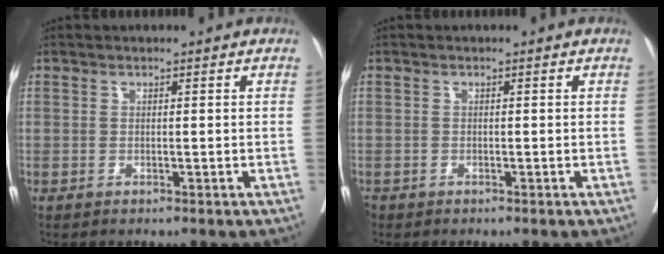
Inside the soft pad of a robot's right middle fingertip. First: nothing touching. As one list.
[{"total": 1.1, "force": [-0.8, 0.7, 0.2], "torque": [-0.009, -0.003, -0.013]}]